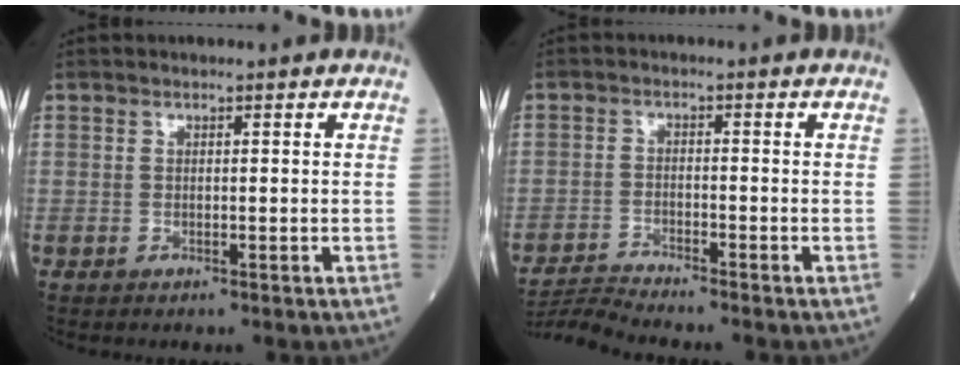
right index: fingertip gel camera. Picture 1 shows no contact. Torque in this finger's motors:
{"motor_torque": [-0.07, -0.28, 0.07, 0.02]}